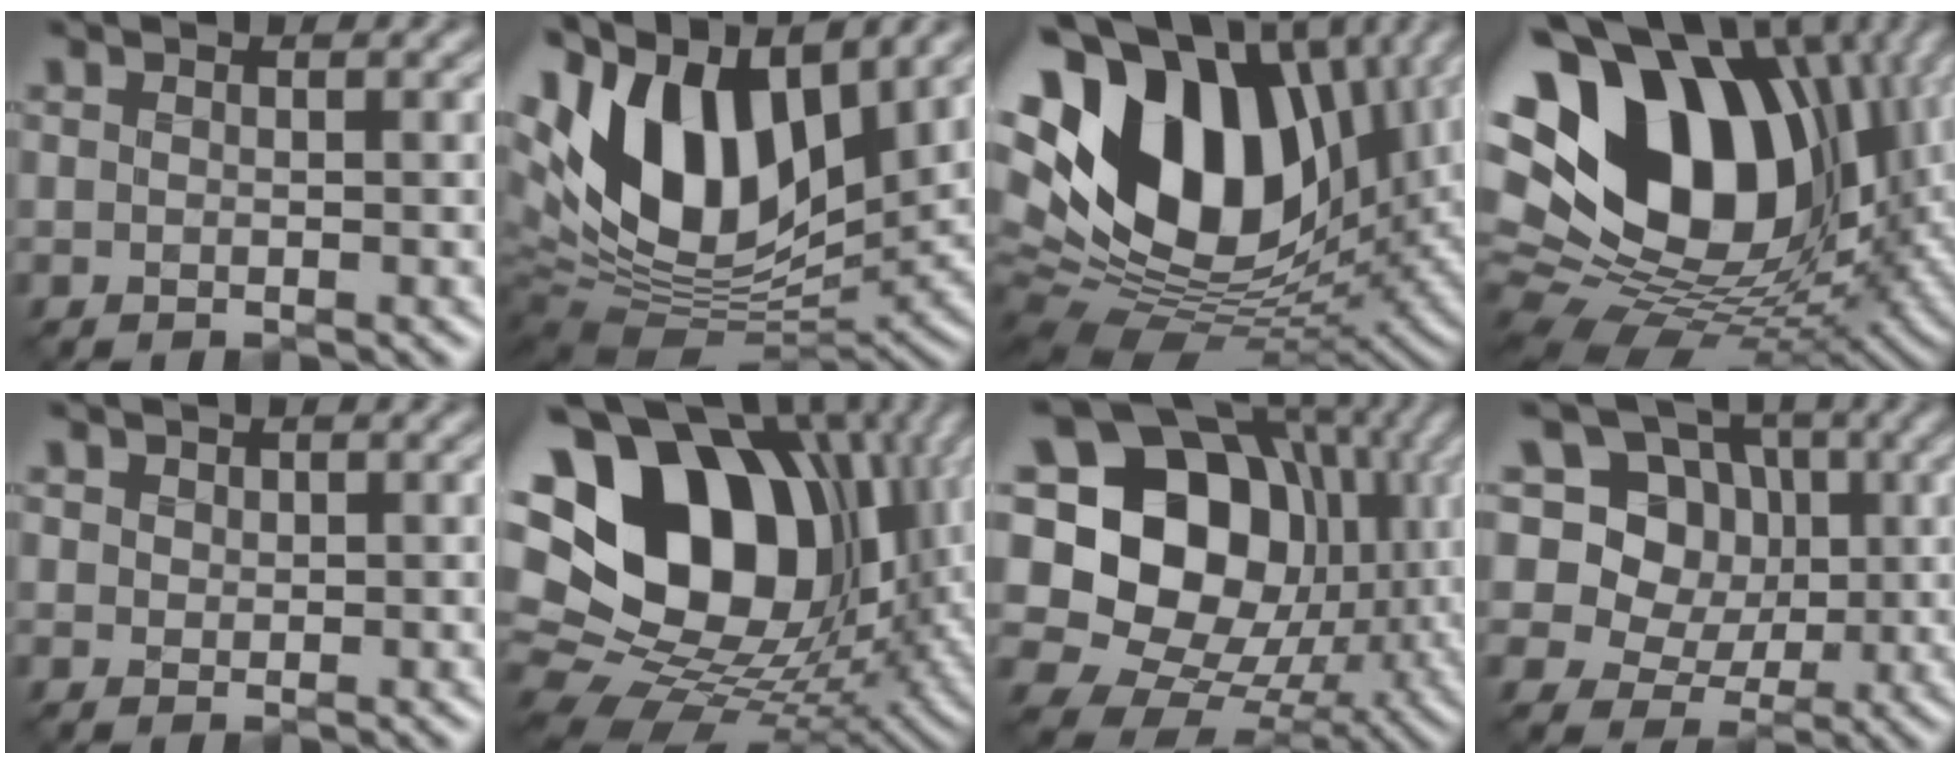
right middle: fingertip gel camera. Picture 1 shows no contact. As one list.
[{"total": 15.4, "force": [4.5, 8.8, 11.8], "torque": [-0.234, 0.020, 0.074]}, {"total": 19.6, "force": [3.8, 13.0, 14.2], "torque": [-0.281, 0.010, 0.068]}, {"total": 19.4, "force": [4.0, 13.7, 13.2], "torque": [-0.265, 0.004, 0.074]}, {"total": 1.3, "force": [0.7, 1.0, 0.5], "torque": [-0.015, -0.005, 0.016]}, {"total": 21.4, "force": [5.3, 15.0, 14.3], "torque": [-0.267, 0.026, 0.101]}, {"total": 19.1, "force": [3.1, 15.3, 11.1], "torque": [-0.230, 0.030, 0.065]}, {"total": 9.1, "force": [2.8, 7.5, 4.3], "torque": [-0.075, 0.012, 0.031]}]